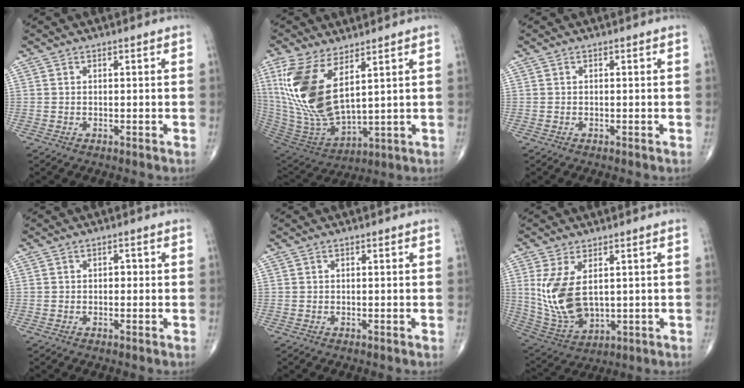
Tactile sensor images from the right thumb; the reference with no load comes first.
{"total": 17.9, "force": [6.5, 7.8, 14.7], "torque": [-0.311, -0.038, 0.145]}
{"total": 0.0}
{"total": 1.1, "force": [-0.1, 0.9, 0.8], "torque": [-0.002, 0.003, -0.006]}
{"total": 0.0}
{"total": 12.3, "force": [2.1, 7.0, 10.0], "torque": [-0.198, -0.017, 0.061]}